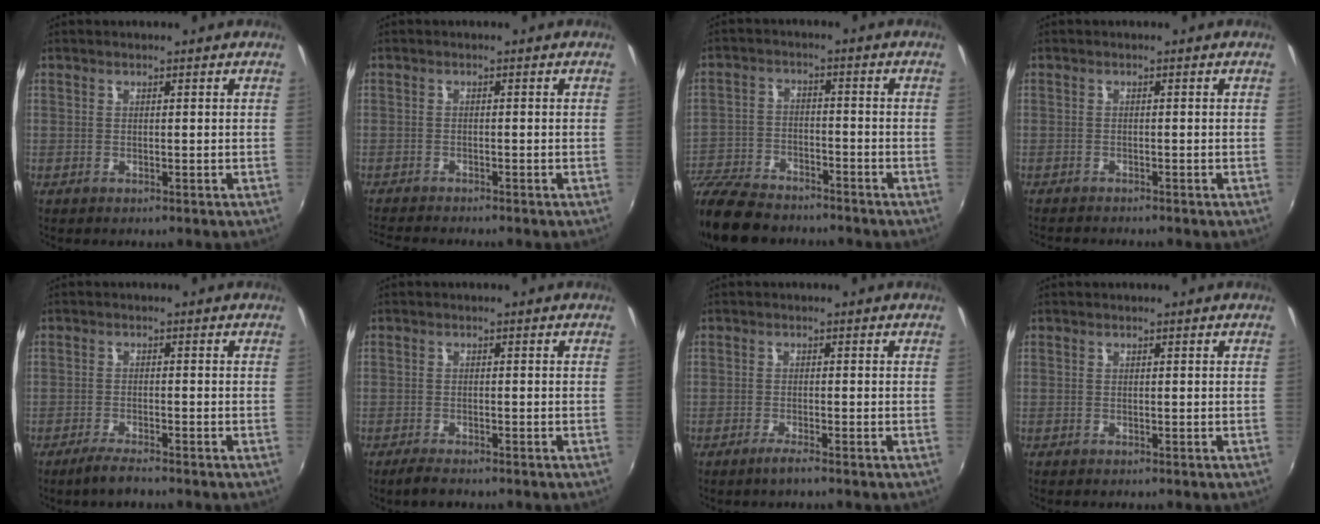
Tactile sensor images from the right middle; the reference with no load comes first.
{"total": 4.9, "force": [-4.6, 0.0, 1.7], "torque": [-0.044, -0.020, -0.081]}
{"total": 16.5, "force": [-13.3, 6.6, 7.2], "torque": [-0.184, -0.023, -0.233]}
{"total": 3.2, "force": [-3.0, 0.2, 1.0], "torque": [-0.027, -0.016, -0.051]}
{"total": 3.5, "force": [-2.8, 0.3, 2.0], "torque": [-0.055, -0.006, -0.056]}
{"total": 2.7, "force": [-2.2, 0.5, 1.4], "torque": [-0.036, -0.009, -0.041]}
{"total": 2.0, "force": [-1.5, -0.2, 1.2], "torque": [-0.030, -0.005, -0.032]}
{"total": 0.0}